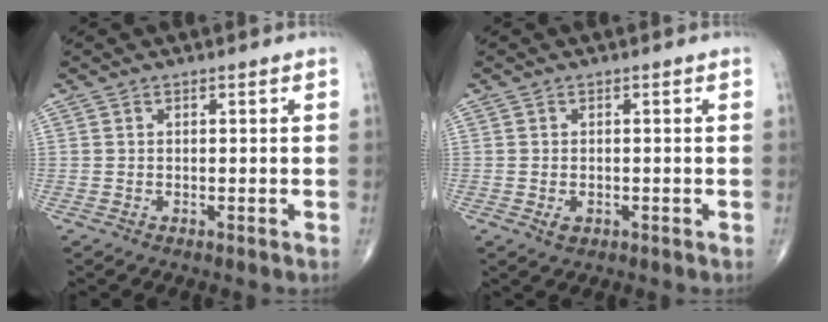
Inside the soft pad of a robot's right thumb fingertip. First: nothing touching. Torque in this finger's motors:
{"motor_torque": [-0.51, -0.13, -0.27, -0.24, 0.07]}